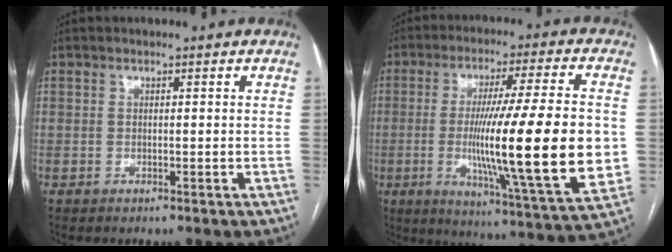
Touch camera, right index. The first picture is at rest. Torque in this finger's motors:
{"motor_torque": [2.14, 0.00, 0.86, 0.21]}